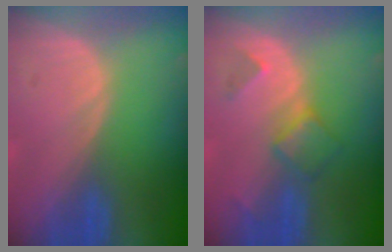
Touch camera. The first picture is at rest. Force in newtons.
{"total": 4.6, "press": 4.6, "slide": 0.9}